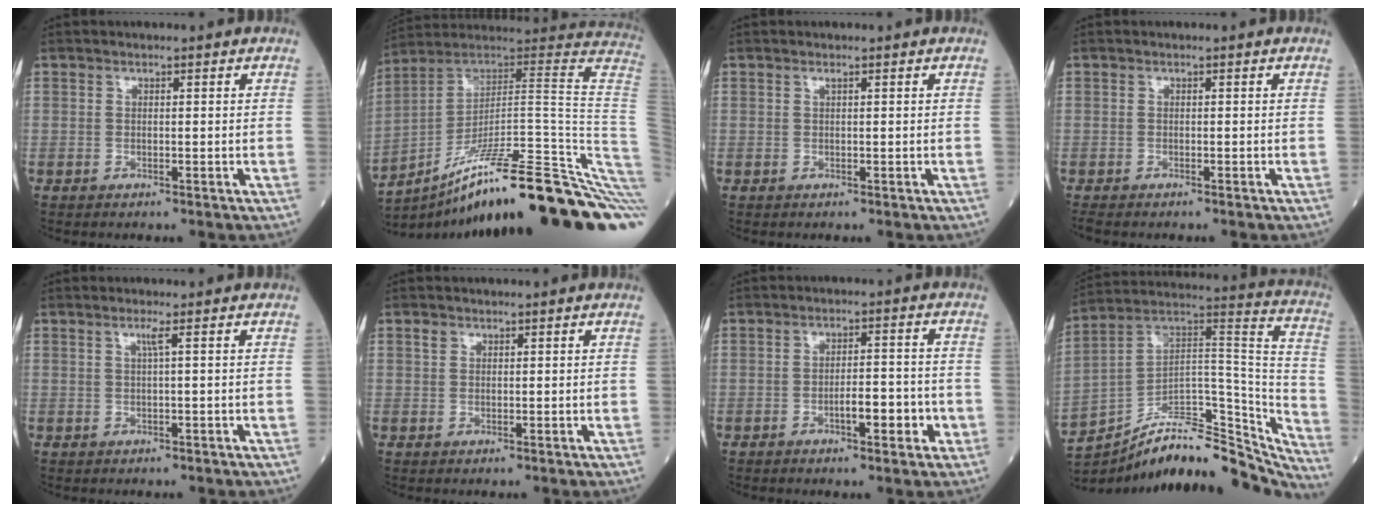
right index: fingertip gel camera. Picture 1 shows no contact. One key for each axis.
{"total": 32.8, "fx": -20.0, "fy": 0.7, "fz": 25.9, "tx": -0.230, "ty": 0.021, "tz": -0.305}
{"total": 0.0}
{"total": 2.2, "fx": -2.0, "fy": 0.2, "fz": 0.9, "tx": -0.014, "ty": -0.003, "tz": -0.028}
{"total": 1.2, "fx": 0.4, "fy": -0.4, "fz": 1.0, "tx": -0.026, "ty": -0.002, "tz": 0.010}
{"total": 1.0, "fx": 0.6, "fy": 0.7, "fz": 0.3, "tx": -0.007, "ty": 0.005, "tz": 0.011}
{"total": 5.1, "fx": -1.9, "fy": 1.4, "fz": 4.5, "tx": -0.070, "ty": 0.005, "tz": -0.024}
{"total": 27.3, "fx": -23.8, "fy": 7.2, "fz": 11.3, "tx": -0.131, "ty": 0.058, "tz": -0.353}